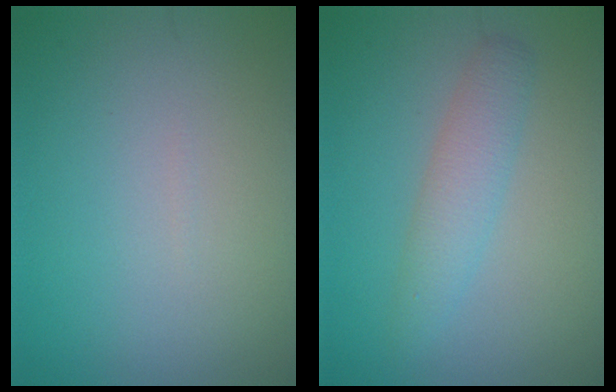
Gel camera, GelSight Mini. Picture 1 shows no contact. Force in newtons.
{"total": 2.8, "press": 2.8, "slide": 0.1}